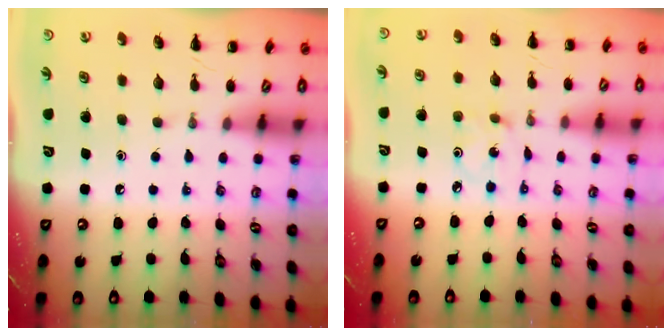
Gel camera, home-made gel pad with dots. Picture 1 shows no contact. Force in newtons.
{"total": 1.2, "press": 1.2, "slide": 0.4}